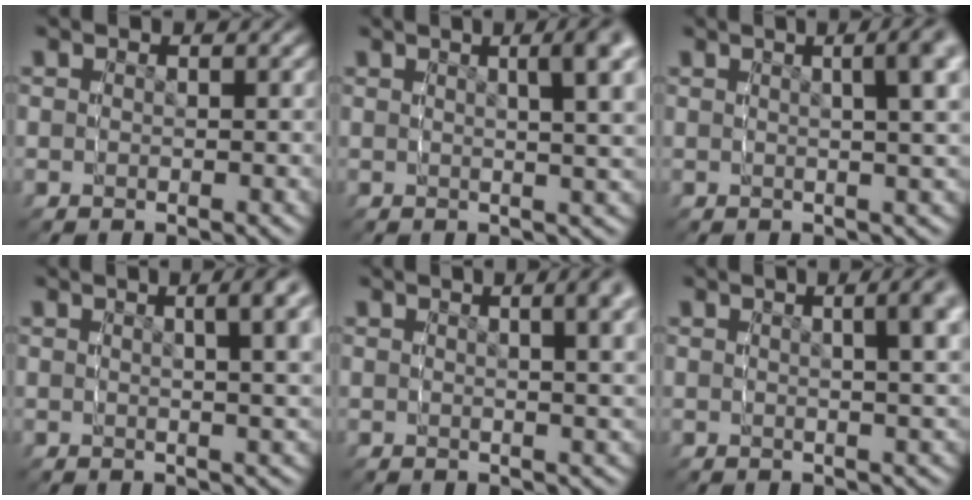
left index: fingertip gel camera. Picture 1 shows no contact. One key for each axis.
{"total": 1.7, "fx": 0.8, "fy": -0.8, "fz": 1.2, "tx": 0.011, "ty": 0.026, "tz": 0.011}
{"total": 1.7, "fx": 0.2, "fy": -0.6, "fz": 1.5, "tx": 0.000, "ty": 0.024, "tz": 0.004}
{"total": 1.3, "fx": 0.6, "fy": -1.0, "fz": 0.6, "tx": 0.010, "ty": 0.020, "tz": 0.010}
{"total": 1.4, "fx": 0.7, "fy": -1.2, "fz": 0.1, "tx": 0.012, "ty": 0.020, "tz": 0.010}
{"total": 1.2, "fx": 0.3, "fy": -0.9, "fz": 0.9, "tx": 0.005, "ty": 0.021, "tz": 0.005}